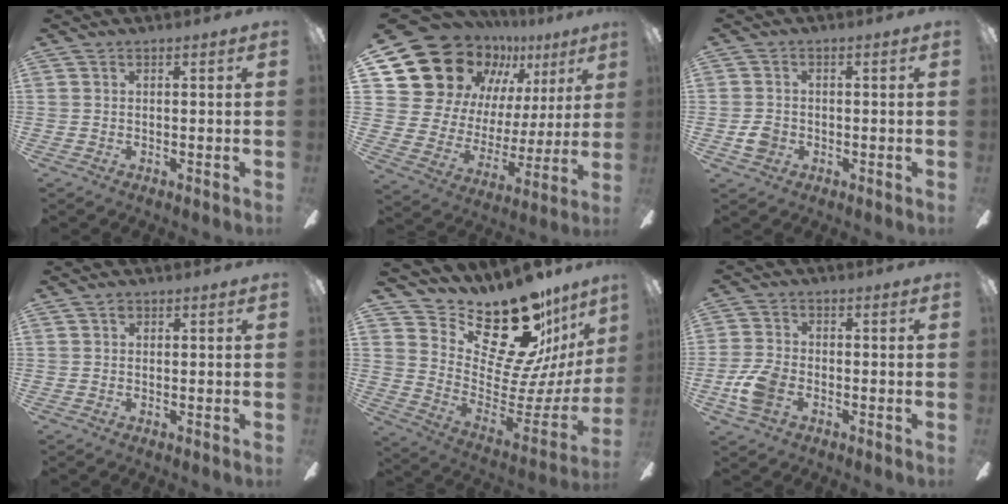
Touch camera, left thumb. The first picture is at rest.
{"total": 20.8, "force": [12.6, 14.0, 8.7], "torque": [-0.156, -0.087, 0.253]}
{"total": 3.5, "force": [-1.0, 3.0, 1.5], "torque": [-0.016, 0.006, -0.017]}
{"total": 0.9, "force": [0.3, 0.7, 0.5], "torque": [-0.010, 0.004, 0.005]}
{"total": 22.4, "force": [17.9, 7.6, 11.2], "torque": [-0.161, -0.155, 0.316]}
{"total": 8.1, "force": [-2.9, 5.4, 5.3], "torque": [-0.114, 0.014, -0.051]}